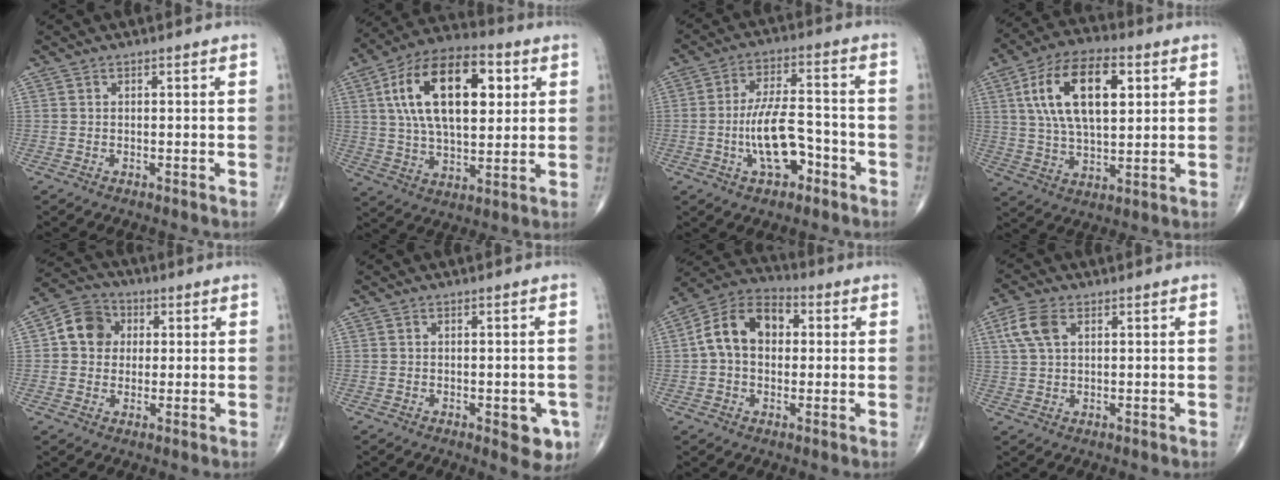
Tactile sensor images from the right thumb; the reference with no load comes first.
{"total": 21.4, "force": [5.8, 11.0, 17.3], "torque": [-0.279, 0.003, 0.092]}
{"total": 10.8, "force": [-3.7, 4.9, 8.9], "torque": [-0.153, 0.031, -0.065]}
{"total": 17.2, "force": [4.9, 8.5, 14.2], "torque": [-0.244, 0.001, 0.087]}
{"total": 8.1, "force": [1.3, 7.1, 3.8], "torque": [-0.046, 0.011, 0.011]}
{"total": 4.9, "force": [-1.8, 2.2, 4.1], "torque": [-0.025, -0.003, -0.019]}
{"total": 12.0, "force": [1.4, 8.3, 8.6], "torque": [-0.135, 0.031, 0.011]}
{"total": 5.9, "force": [2.1, 3.3, 4.4], "torque": [-0.102, 0.009, 0.043]}